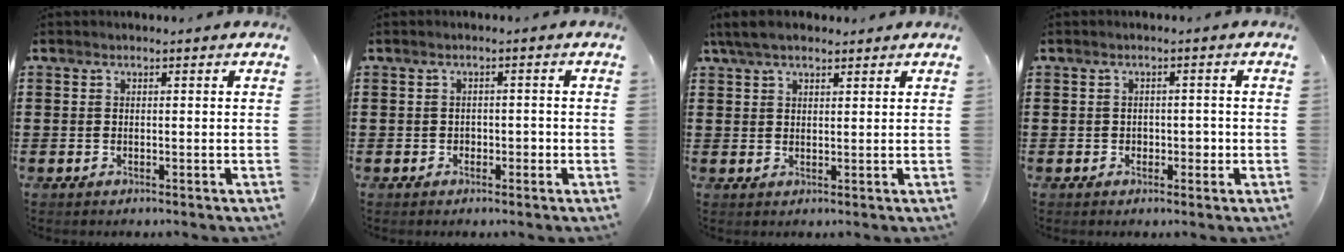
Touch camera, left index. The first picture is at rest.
{"total": 1.3, "force": [-0.6, 0.9, 0.6], "torque": [-0.016, 0.002, -0.016]}
{"total": 4.2, "force": [3.1, 1.5, 2.5], "torque": [-0.055, 0.004, 0.058]}
{"total": 1.9, "force": [-0.4, 1.4, 1.2], "torque": [-0.026, 0.004, -0.011]}